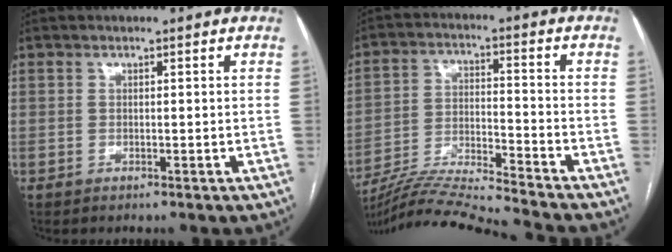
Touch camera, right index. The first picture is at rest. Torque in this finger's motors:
{"motor_torque": [-0.32, -0.94, 0.02, 0.05]}